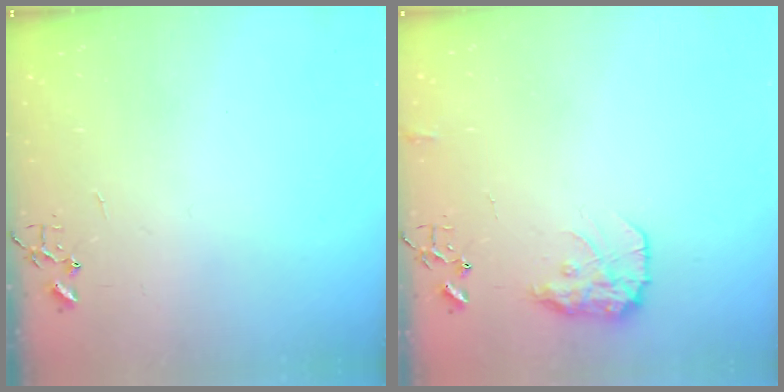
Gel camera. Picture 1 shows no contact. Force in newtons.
{"total": 10.8, "press": 10.8, "slide": 0.4}